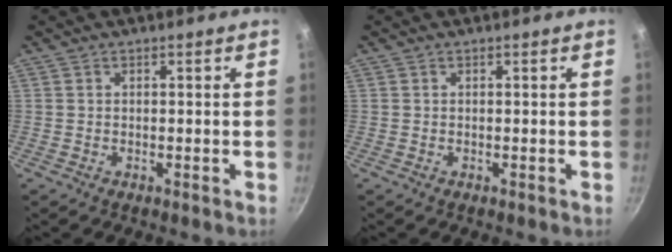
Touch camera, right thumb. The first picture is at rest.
{"total": 0.0}